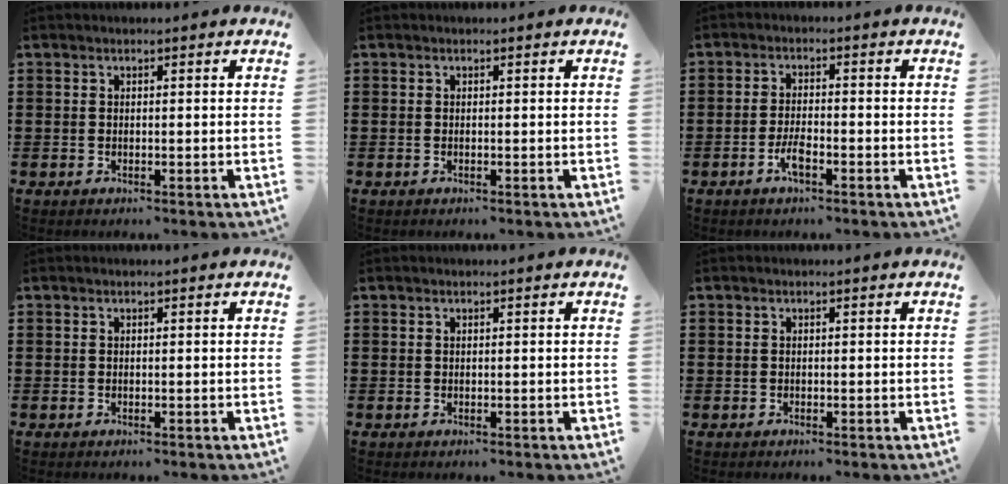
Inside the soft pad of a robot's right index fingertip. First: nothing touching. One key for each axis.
{"total": 0.0}
{"total": 3.2, "fx": -1.7, "fy": 0.8, "fz": 2.6, "tx": -0.057, "ty": -0.001, "tz": -0.036}
{"total": 0.0}
{"total": 0.0}
{"total": 0.0}